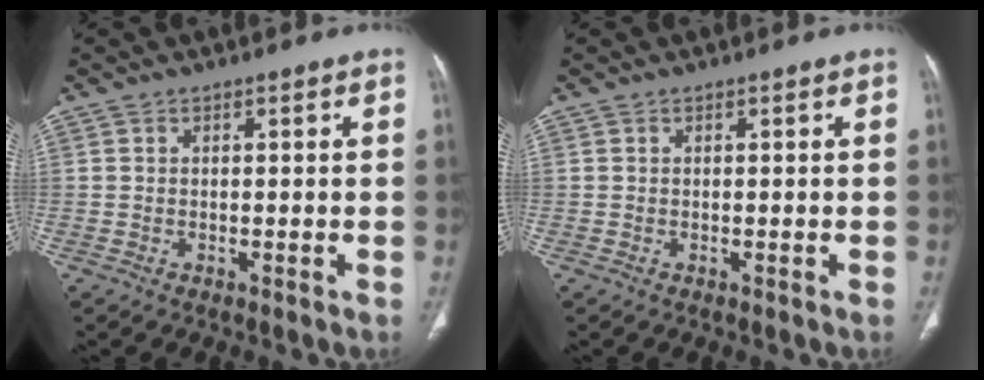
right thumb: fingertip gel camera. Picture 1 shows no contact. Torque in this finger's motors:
{"motor_torque": [0.00, 0.00, -0.11, 0.34, 0.02]}